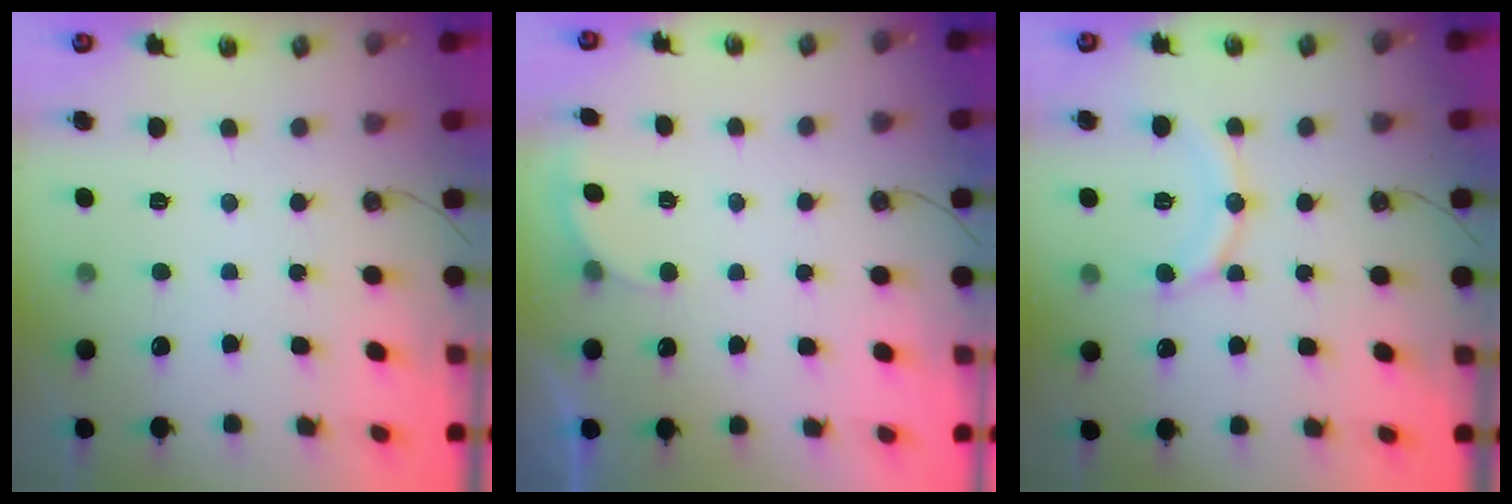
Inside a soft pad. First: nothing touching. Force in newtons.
{"total": 2.4, "press": 2.2, "slide": 1.0}
{"total": 12.0, "press": 11.9, "slide": 1.2}